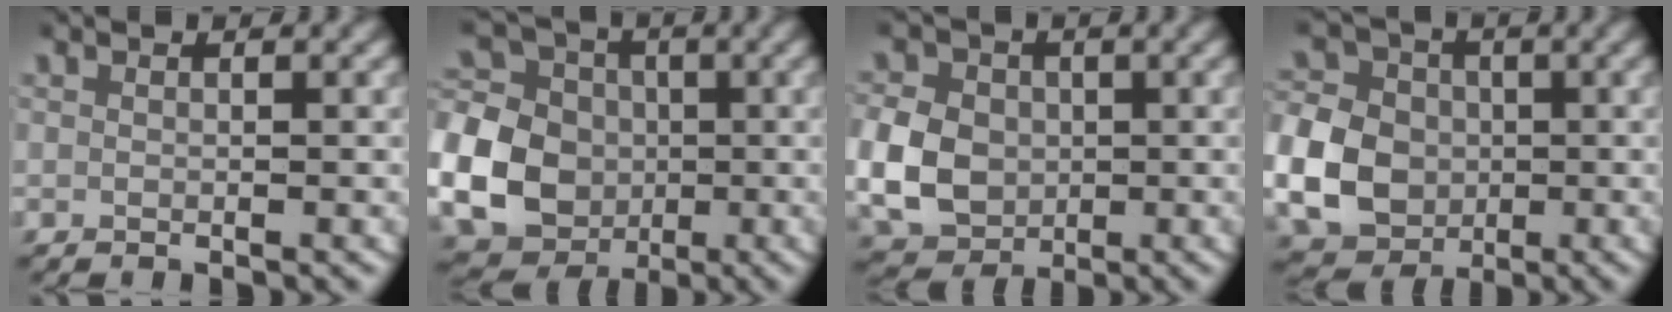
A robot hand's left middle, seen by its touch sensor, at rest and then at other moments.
{"total": 20.5, "force": [-2.9, 19.1, 6.8], "torque": [-0.205, -0.069, -0.051]}
{"total": 9.3, "force": [-1.6, 8.2, 4.0], "torque": [-0.103, -0.031, -0.020]}
{"total": 13.4, "force": [-2.4, 12.2, 4.9], "torque": [-0.126, -0.036, -0.044]}